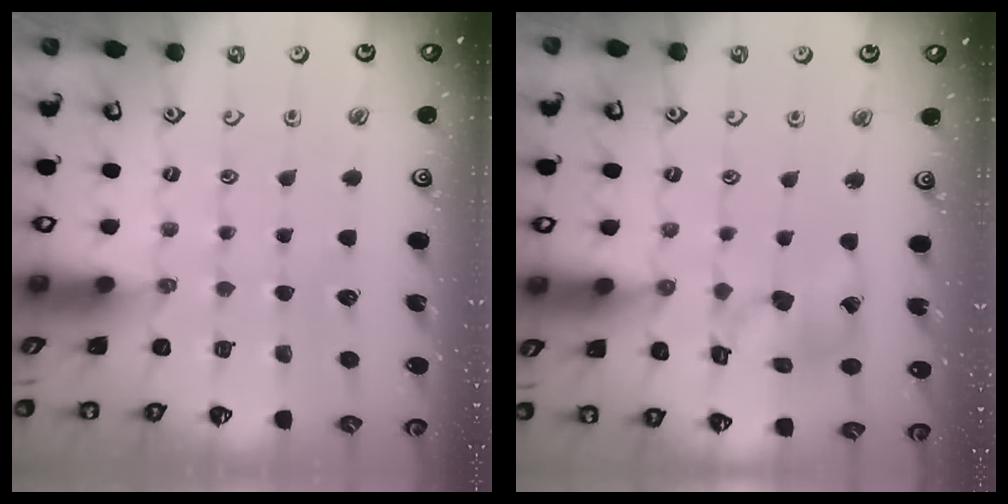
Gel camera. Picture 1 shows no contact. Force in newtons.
{"total": 11.1, "press": 11.0, "slide": 1.3}